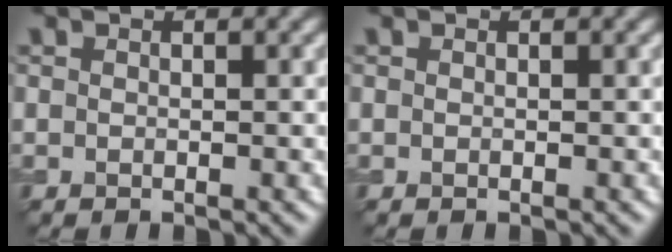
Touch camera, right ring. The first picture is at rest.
{"total": 0.0}